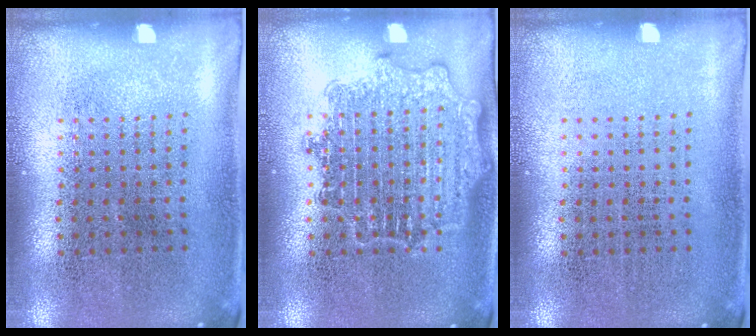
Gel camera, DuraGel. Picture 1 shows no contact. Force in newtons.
{"total": 3.0, "press": 3.0, "slide": 0.4}
{"total": 0.0}